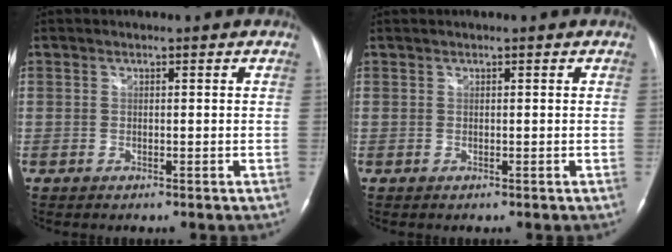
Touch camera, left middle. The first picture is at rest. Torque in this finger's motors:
{"motor_torque": [0.28, -0.22, 0.05, 0.01]}